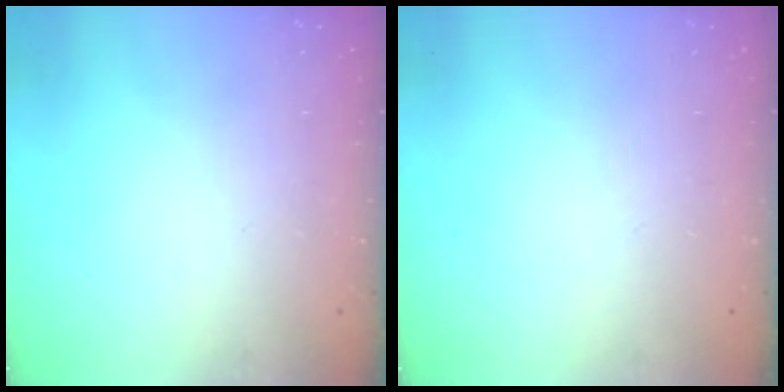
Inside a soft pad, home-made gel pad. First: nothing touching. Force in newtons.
{"total": 0.0}